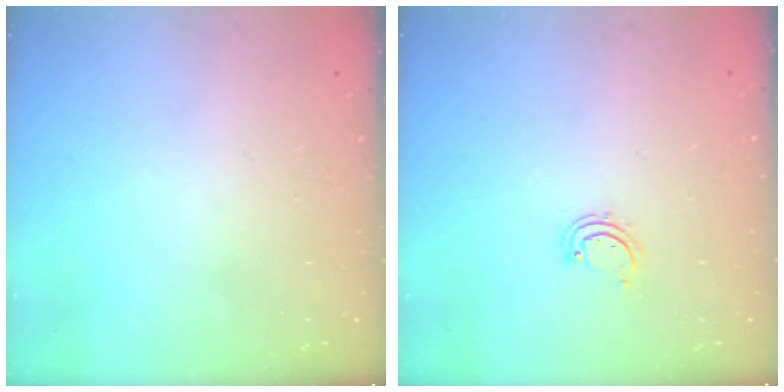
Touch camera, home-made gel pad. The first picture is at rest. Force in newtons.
{"total": 2.9, "press": 2.9, "slide": 0.3}